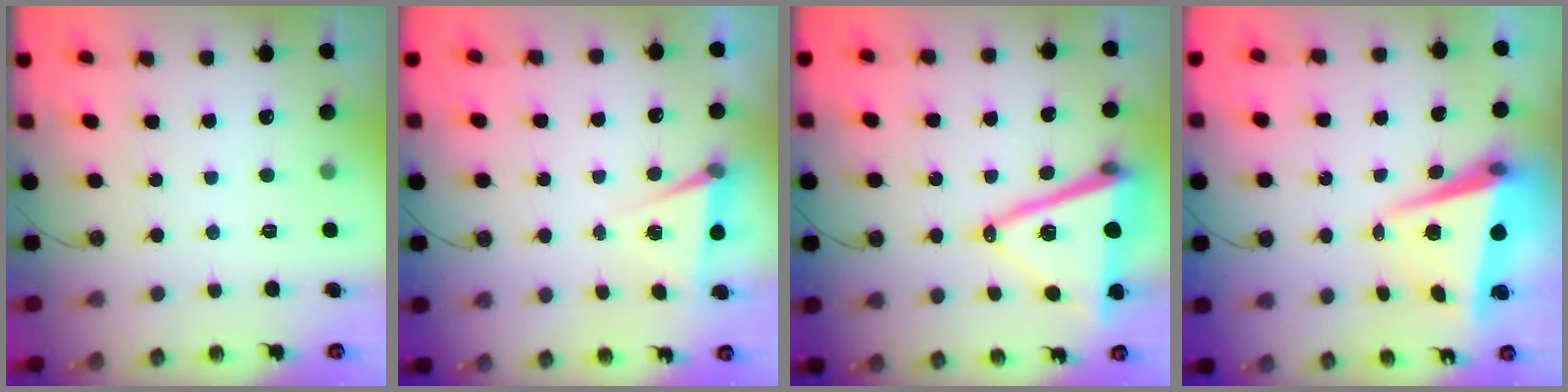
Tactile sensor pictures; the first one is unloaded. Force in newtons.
{"total": 5.1, "press": 2.5, "slide": 4.5}
{"total": 15.1, "press": 14.6, "slide": 4.0}
{"total": 7.3, "press": 7.1, "slide": 1.8}